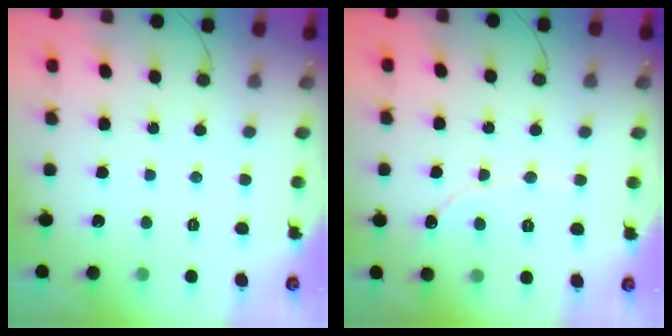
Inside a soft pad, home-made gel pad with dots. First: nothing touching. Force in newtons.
{"total": 2.2, "press": 2.2, "slide": 0.2}